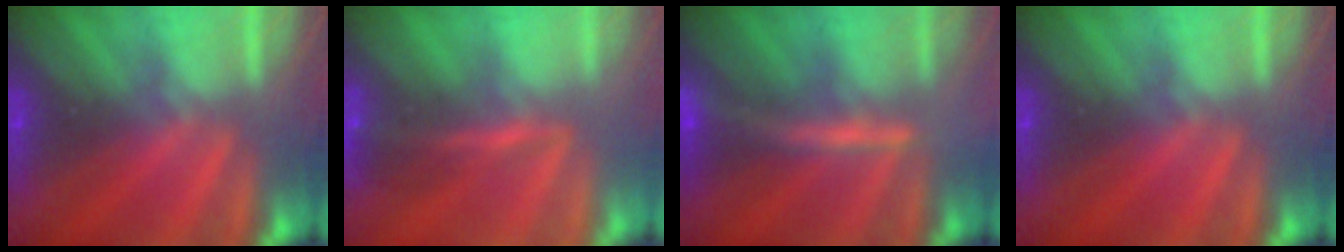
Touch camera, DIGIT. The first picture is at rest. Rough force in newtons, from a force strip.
{"total": 3.7}
{"total": 2.8}
{"total": 0.0}